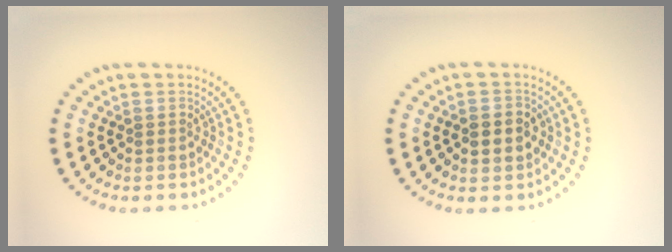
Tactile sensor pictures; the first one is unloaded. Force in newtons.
{"total": 2.4, "press": 2.4, "slide": 0.3}